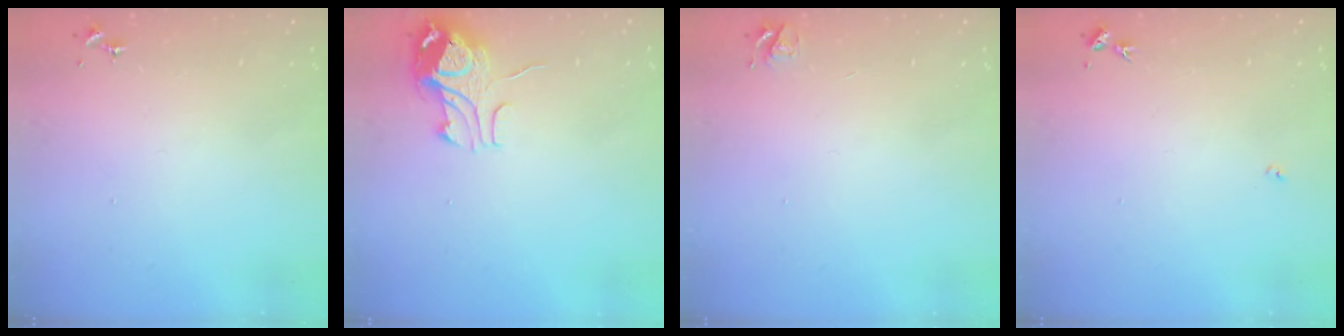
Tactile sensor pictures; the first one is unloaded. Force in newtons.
{"total": 9.8, "press": 9.8, "slide": 1.2}
{"total": 4.7, "press": 4.7, "slide": 0.6}
{"total": 3.0, "press": 3.0, "slide": 0.4}